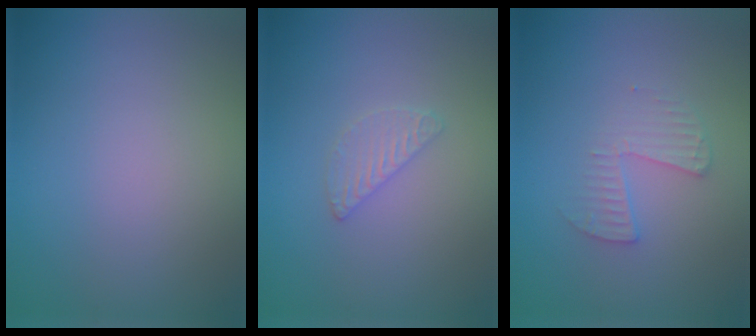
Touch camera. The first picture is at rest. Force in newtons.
{"total": 1.5, "press": 1.5, "slide": 0.2}
{"total": 2.1, "press": 2.0, "slide": 0.1}